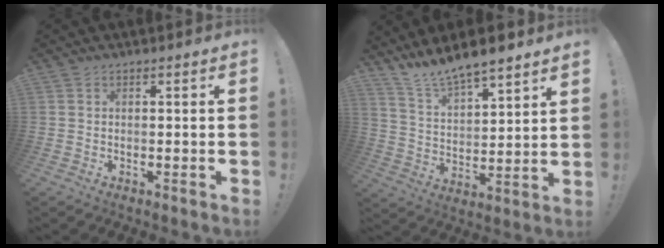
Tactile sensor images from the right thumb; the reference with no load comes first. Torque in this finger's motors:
{"motor_torque": [0.36, 1.74, 1.01, 1.00, 0.14]}